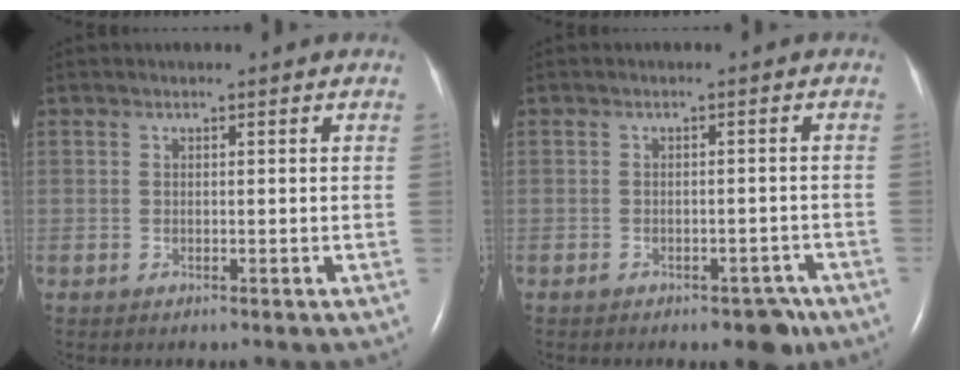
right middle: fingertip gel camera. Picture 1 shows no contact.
{"total": 3.9, "force": [-2.7, 2.0, 1.9], "torque": [-0.009, 0.008, -0.030]}